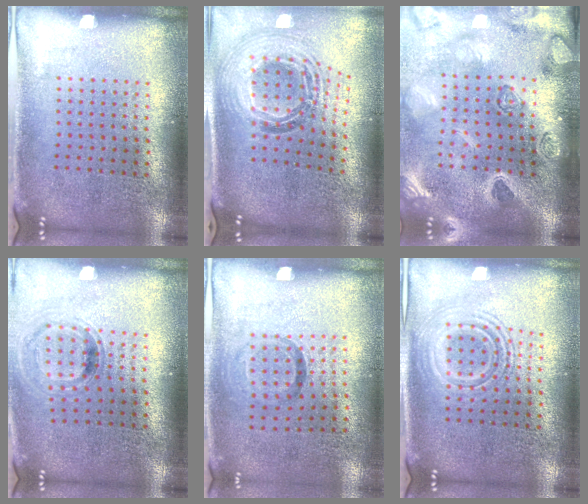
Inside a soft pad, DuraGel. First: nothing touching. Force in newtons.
{"total": 1.7, "press": 1.5, "slide": 0.9}
{"total": 3.9, "press": 3.1, "slide": 2.4}
{"total": 0.8, "press": 0.8, "slide": 0.1}
{"total": 0.9, "press": 0.6, "slide": 0.8}
{"total": 1.9, "press": 1.9, "slide": 0.3}